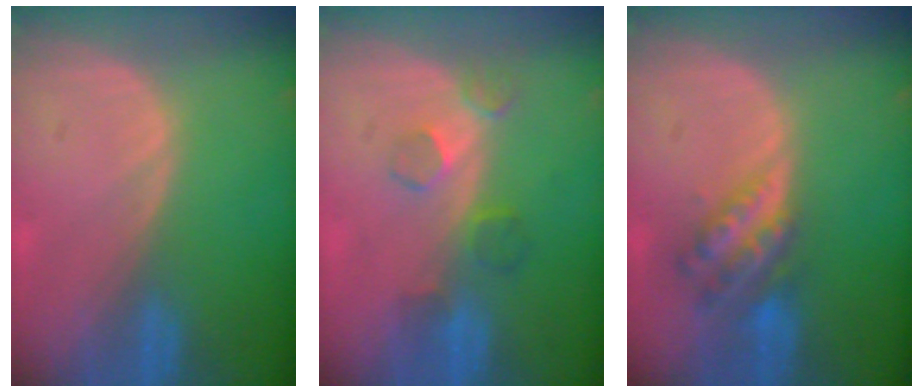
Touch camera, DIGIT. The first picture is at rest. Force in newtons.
{"total": 4.3, "press": 3.9, "slide": 1.7}
{"total": 6.1, "press": 5.3, "slide": 3.0}